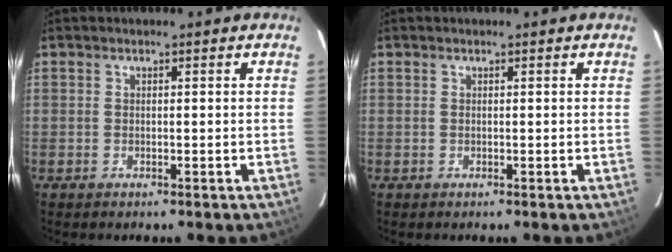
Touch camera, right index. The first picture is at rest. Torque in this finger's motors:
{"motor_torque": [0.00, 0.00, 0.02, 0.00]}